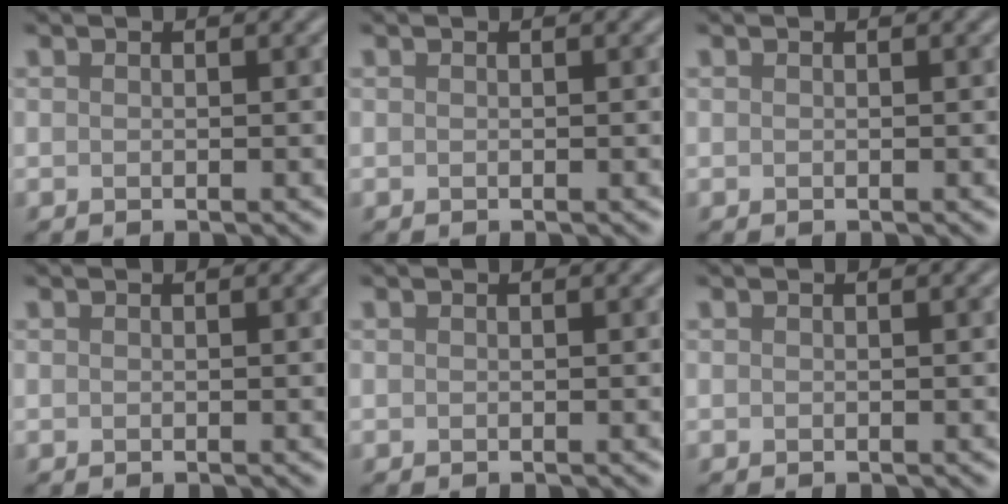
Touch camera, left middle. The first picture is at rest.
{"total": 0.0}
{"total": 0.0}
{"total": 0.0}
{"total": 0.0}
{"total": 0.0}